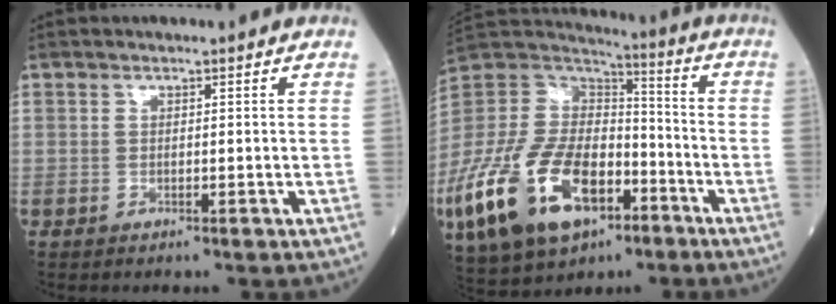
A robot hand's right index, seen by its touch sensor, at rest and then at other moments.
{"total": 26.0, "force": [-12.0, 13.9, 18.4], "torque": [-0.457, -0.031, -0.212]}